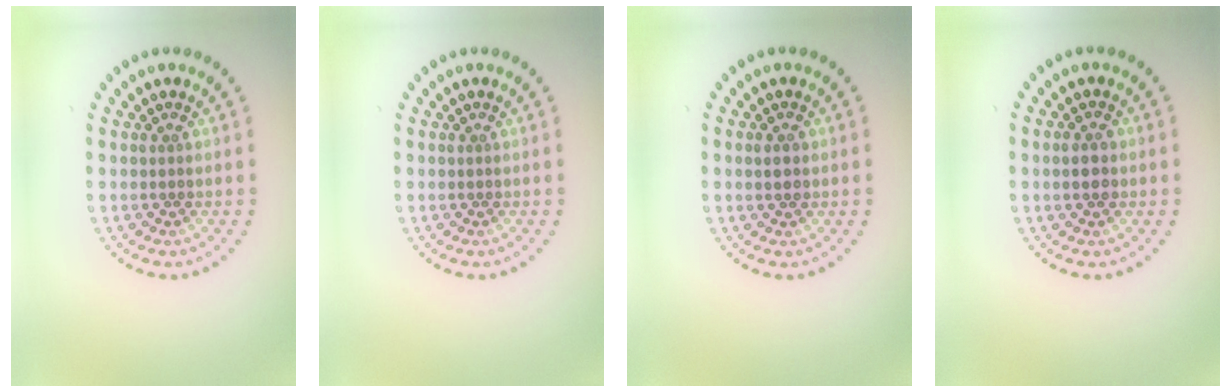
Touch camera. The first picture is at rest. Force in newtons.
{"total": 0.0}
{"total": 1.2, "press": 1.2, "slide": 0.3}
{"total": 1.6, "press": 1.6, "slide": 0.1}